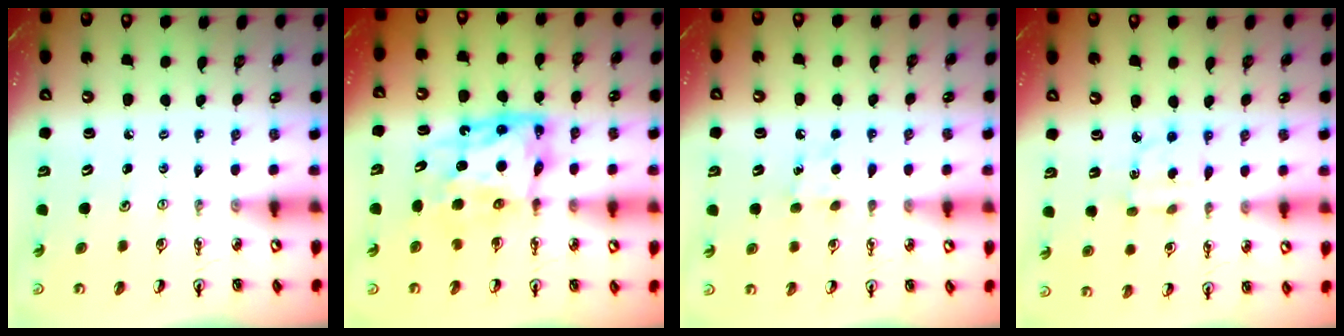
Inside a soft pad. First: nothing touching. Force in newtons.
{"total": 10.6, "press": 10.5, "slide": 1.3}
{"total": 4.8, "press": 4.8, "slide": 0.7}
{"total": 3.4, "press": 3.3, "slide": 0.7}